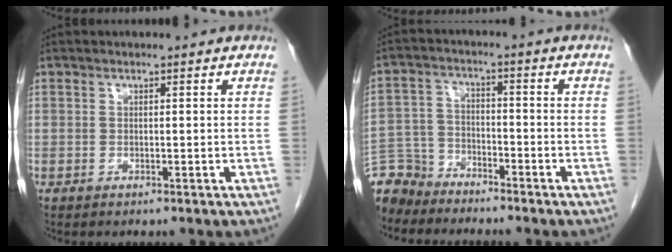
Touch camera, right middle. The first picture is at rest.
{"total": 8.0, "force": [-7.4, 2.9, -0.1], "torque": [0.001, 0.006, -0.148]}